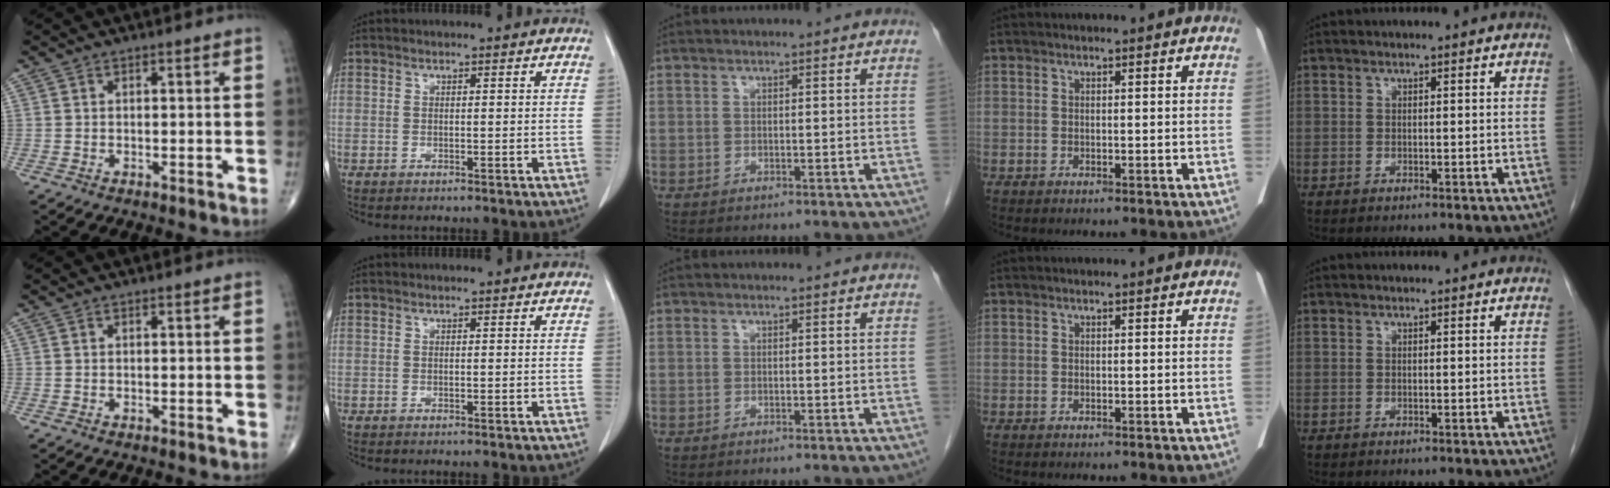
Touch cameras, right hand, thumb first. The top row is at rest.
{}